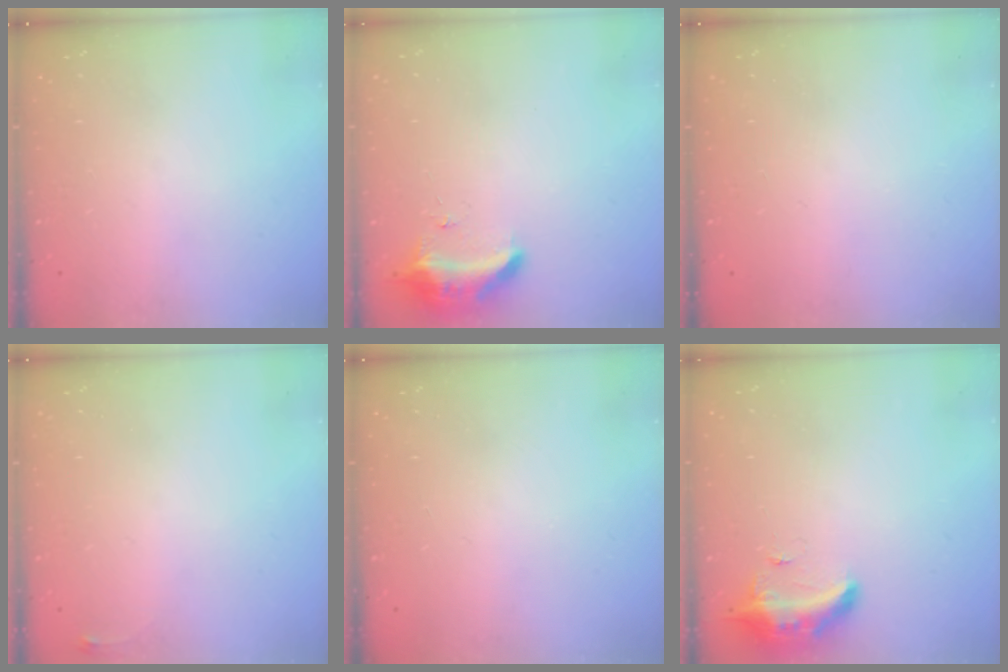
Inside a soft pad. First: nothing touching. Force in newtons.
{"total": 8.9, "press": 8.8, "slide": 1.6}
{"total": 0.0}
{"total": 3.6, "press": 3.5, "slide": 0.6}
{"total": 0.0}
{"total": 10.4, "press": 9.8, "slide": 3.5}